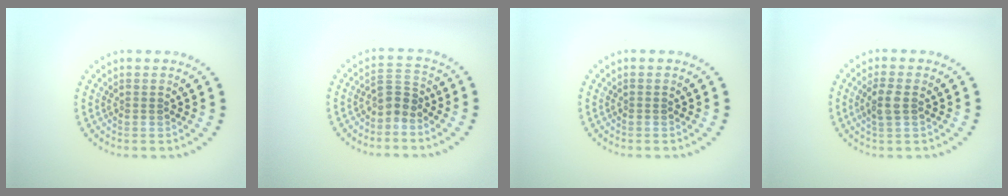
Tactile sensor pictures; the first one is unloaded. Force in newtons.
{"total": 2.2, "press": 1.6, "slide": 1.6}
{"total": 0.0}
{"total": 2.0, "press": 1.9, "slide": 0.6}